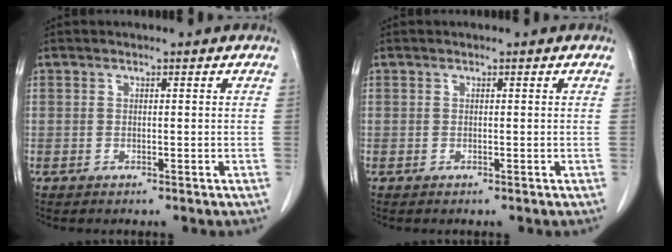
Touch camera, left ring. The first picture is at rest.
{"total": 0.0}